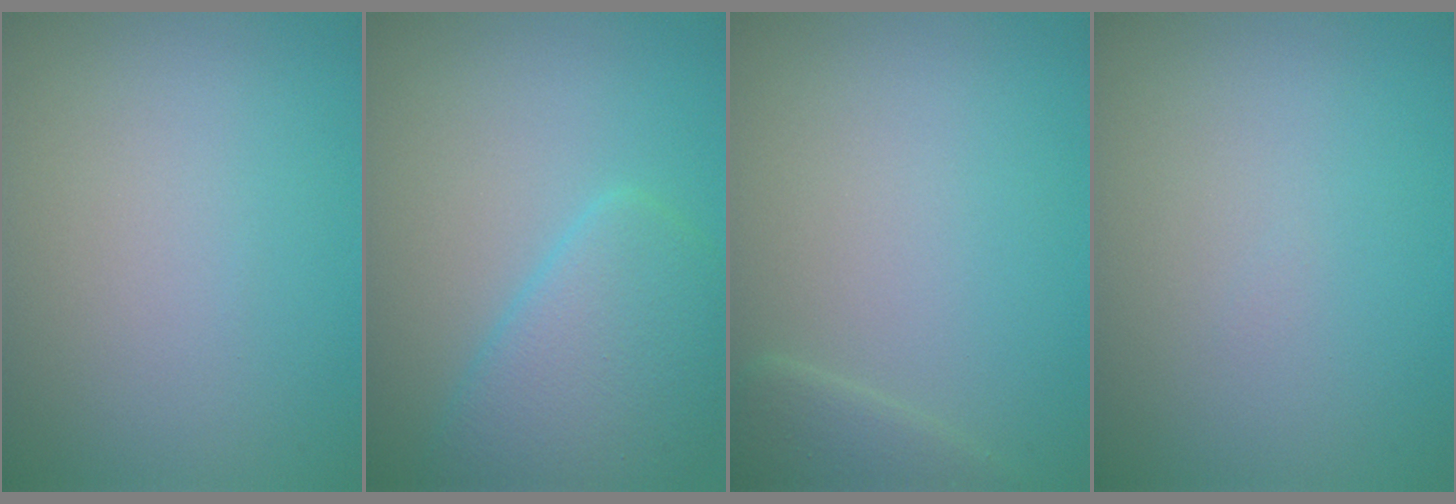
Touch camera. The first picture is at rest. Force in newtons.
{"total": 4.7, "press": 4.7, "slide": 0.3}
{"total": 1.6, "press": 1.6, "slide": 0.1}
{"total": 0.0}